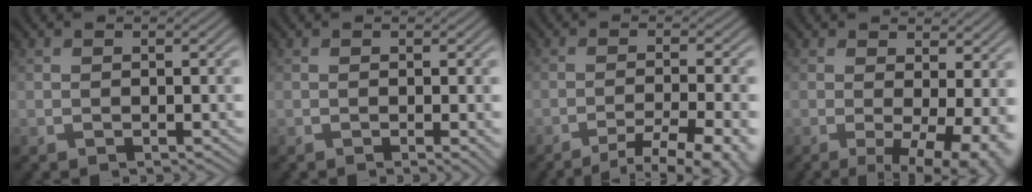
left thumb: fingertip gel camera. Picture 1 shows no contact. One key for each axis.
{"total": 1.1, "fx": -0.2, "fy": 0.1, "fz": 1.0, "tx": -0.016, "ty": -0.003, "tz": -0.006}
{"total": 8.6, "fx": -6.4, "fy": 1.4, "fz": 5.6, "tx": -0.087, "ty": -0.004, "tz": -0.082}
{"total": 9.0, "fx": -0.7, "fy": 3.1, "fz": 8.4, "tx": -0.113, "ty": -0.005, "tz": -0.002}